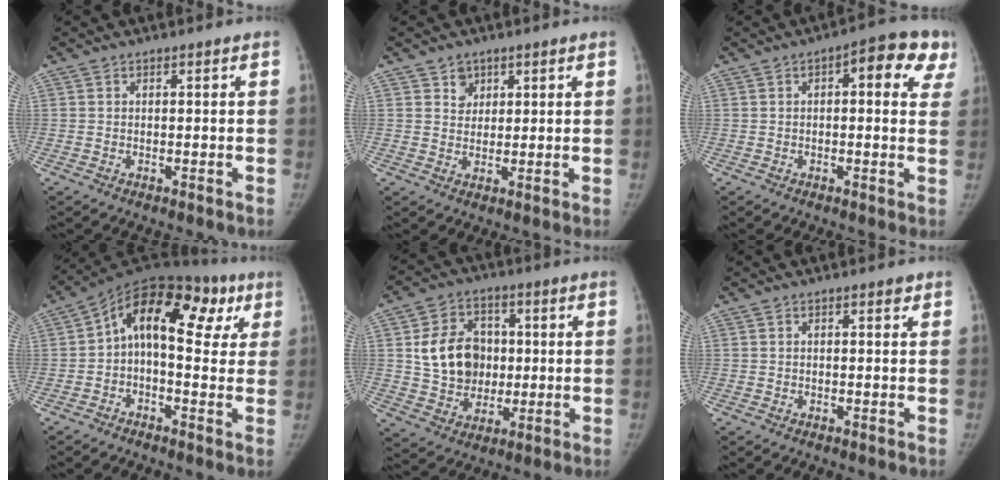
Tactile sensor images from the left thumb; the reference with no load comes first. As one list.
[{"total": 3.1, "force": [1.8, 2.5, 0.5], "torque": [0.016, -0.010, 0.028]}, {"total": 10.0, "force": [3.8, 4.1, 8.3], "torque": [-0.064, 0.010, 0.034]}, {"total": 18.4, "force": [4.8, 10.2, 14.5], "torque": [-0.165, 0.051, 0.059]}, {"total": 13.2, "force": [1.6, 10.9, 7.3], "torque": [-0.084, 0.004, 0.036]}, {"total": 0.8, "force": [0.5, 0.4, 0.5], "torque": [-0.002, -0.002, 0.005]}]